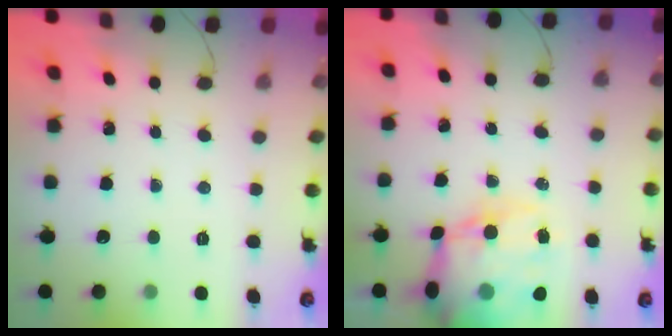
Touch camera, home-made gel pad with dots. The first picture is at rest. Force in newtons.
{"total": 20.0, "press": 19.5, "slide": 4.6}